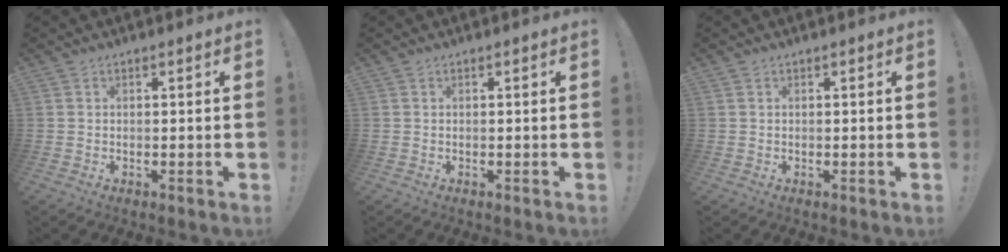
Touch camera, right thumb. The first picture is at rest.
{"total": 0.0}
{"total": 0.0}